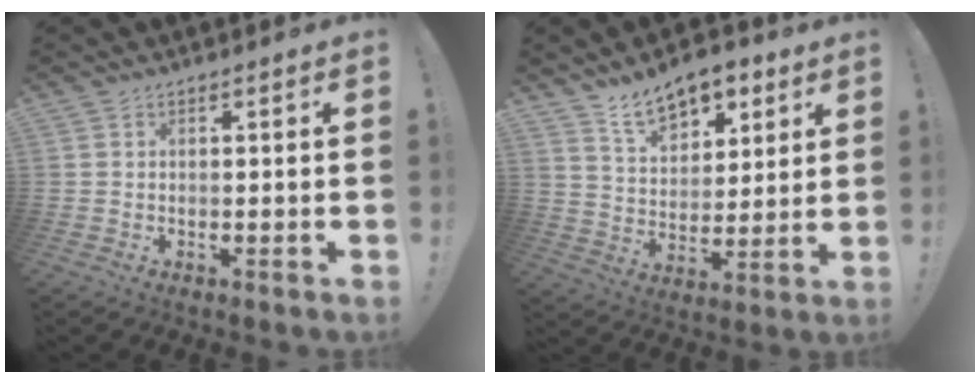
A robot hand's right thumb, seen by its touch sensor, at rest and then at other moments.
{"total": 12.4, "force": [8.6, 6.8, 5.8], "torque": [-0.089, -0.050, 0.161]}